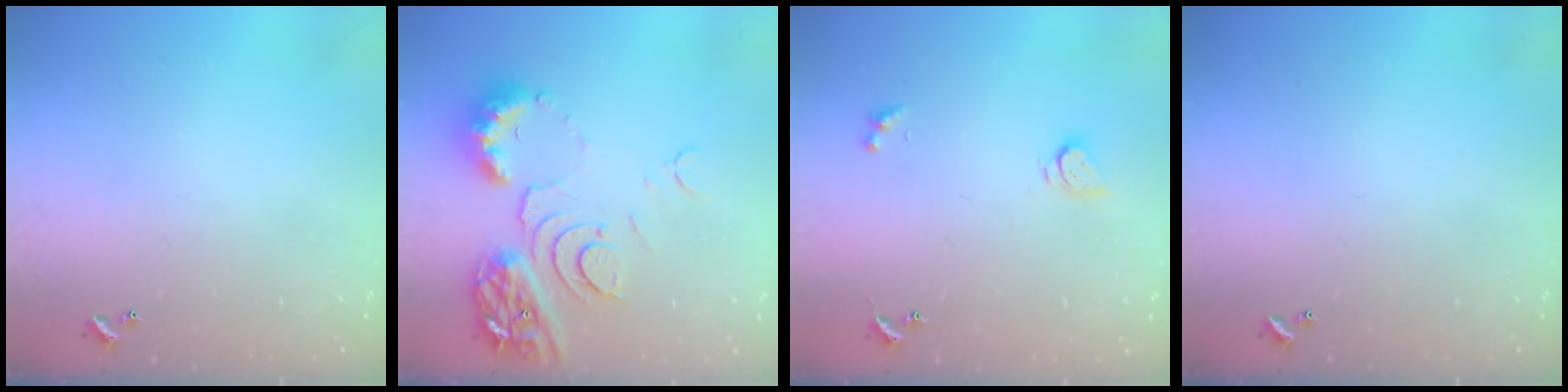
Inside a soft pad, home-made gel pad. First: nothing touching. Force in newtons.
{"total": 11.1, "press": 11.0, "slide": 1.3}
{"total": 2.6, "press": 2.6, "slide": 0.2}
{"total": 0.0}